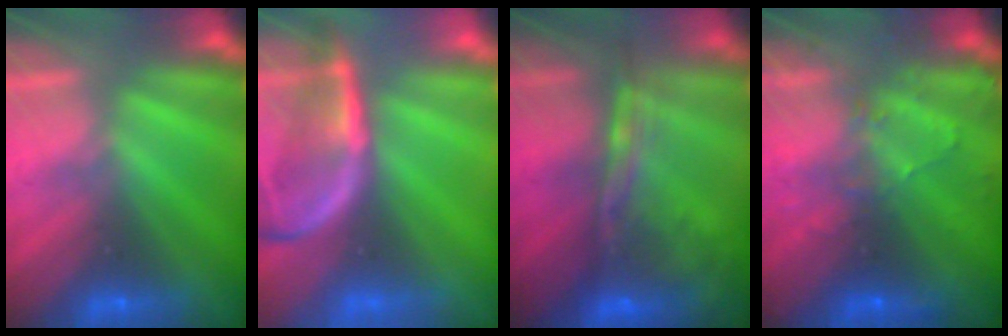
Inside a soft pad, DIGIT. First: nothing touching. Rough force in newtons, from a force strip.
{"total": 2.3}
{"total": 7.0}
{"total": 7.6}